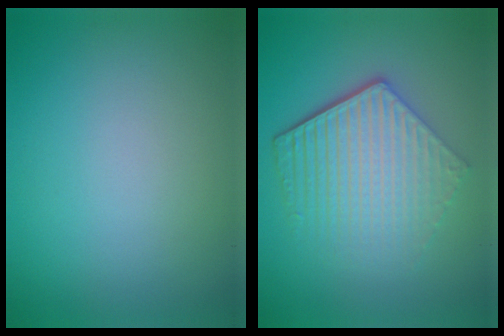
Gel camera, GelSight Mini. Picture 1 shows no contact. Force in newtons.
{"total": 6.2, "press": 4.5, "slide": 4.3}